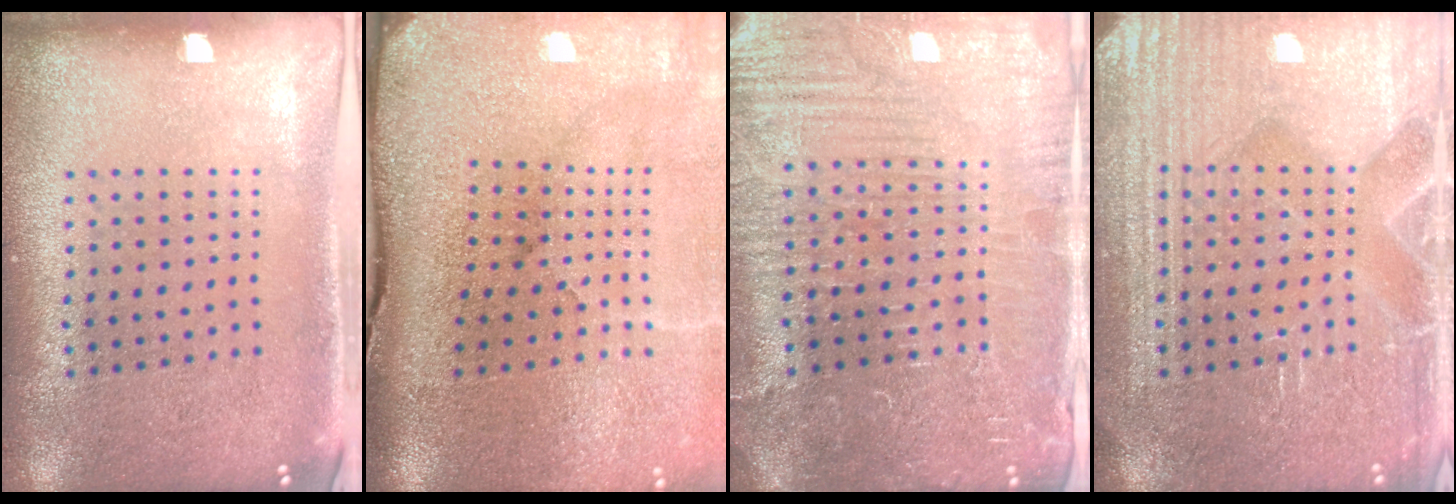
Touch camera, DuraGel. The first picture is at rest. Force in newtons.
{"total": 5.1, "press": 4.0, "slide": 3.2}
{"total": 4.4, "press": 4.2, "slide": 1.2}
{"total": 5.9, "press": 5.9, "slide": 0.8}